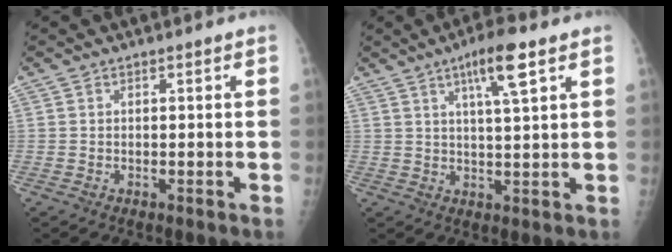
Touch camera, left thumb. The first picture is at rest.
{"total": 7.7, "force": [4.0, 1.0, 6.5], "torque": [-0.111, -0.016, 0.068]}